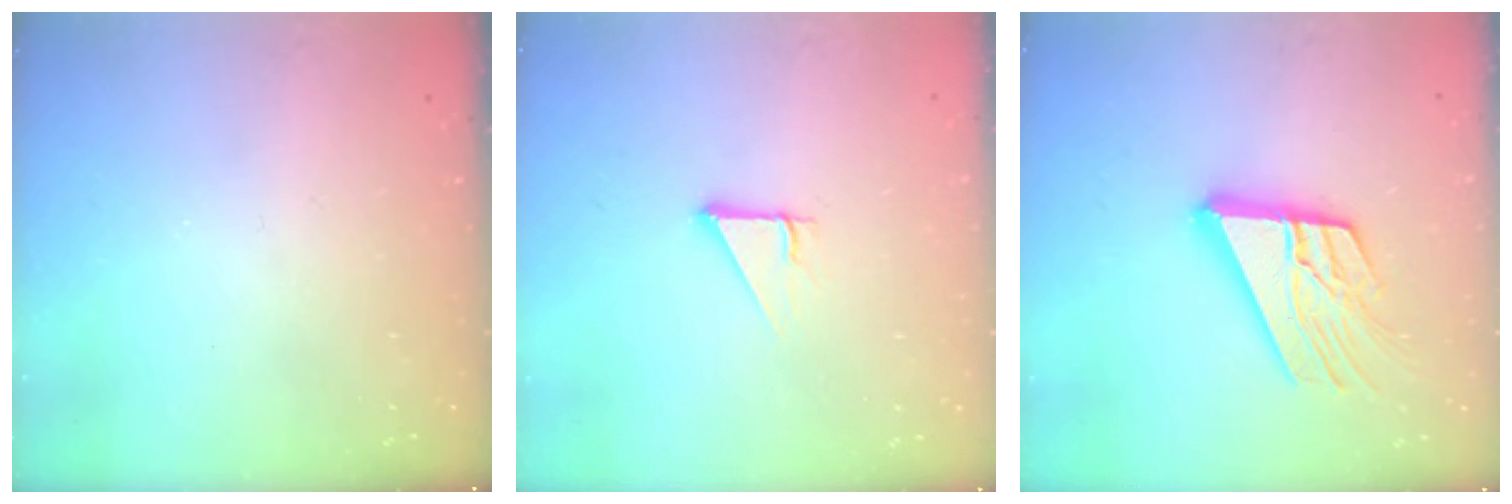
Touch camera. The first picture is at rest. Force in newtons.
{"total": 3.2, "press": 3.2, "slide": 0.2}
{"total": 16.5, "press": 16.4, "slide": 1.7}